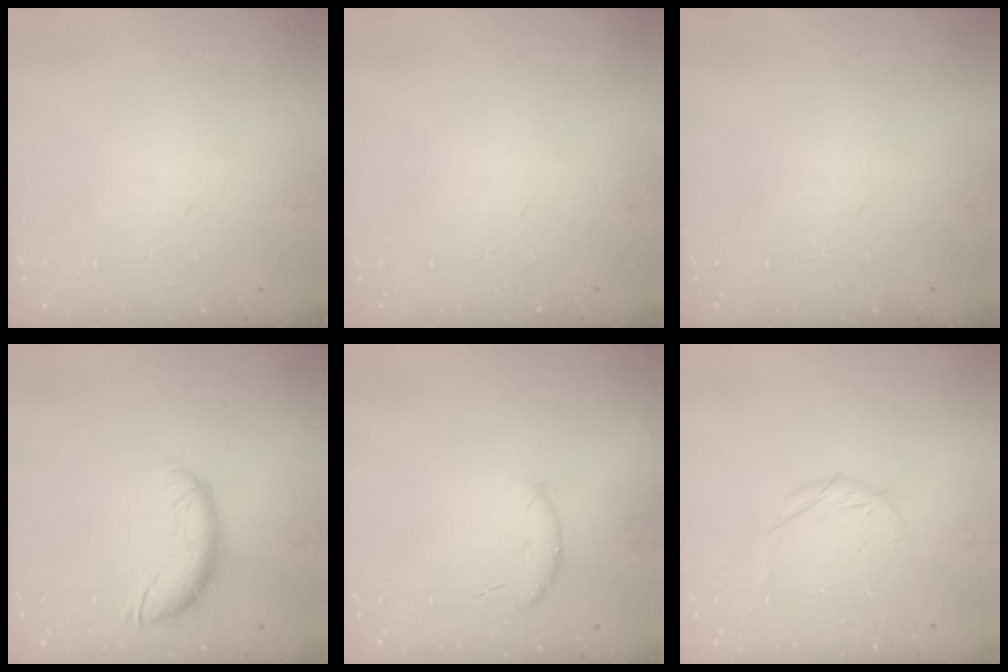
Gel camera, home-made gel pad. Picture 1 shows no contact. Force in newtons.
{"total": 0.0}
{"total": 0.0}
{"total": 10.5, "press": 10.5, "slide": 0.7}
{"total": 6.5, "press": 6.5, "slide": 1.0}
{"total": 4.8, "press": 4.7, "slide": 1.1}